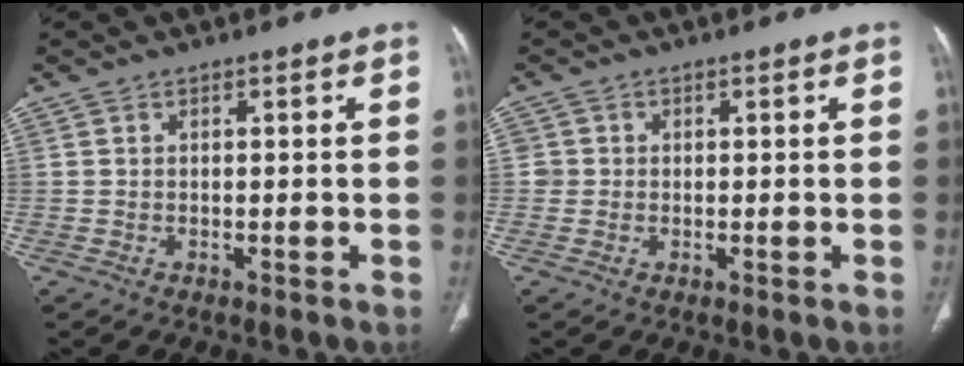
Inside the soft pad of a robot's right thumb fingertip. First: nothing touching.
{"total": 1.7, "force": [0.0, 1.7, 0.1], "torque": [0.011, 0.006, -0.001]}